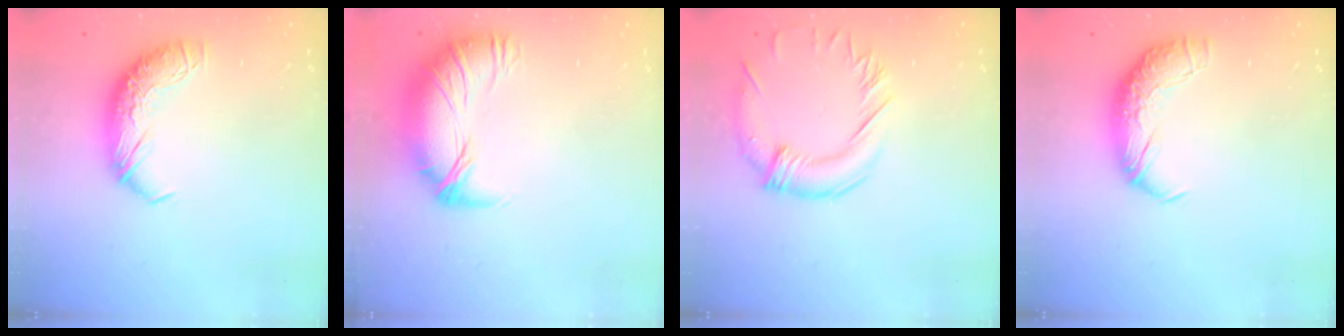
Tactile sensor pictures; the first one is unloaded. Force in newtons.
{"total": 2.7, "press": 1.5, "slide": 2.3}
{"total": 1.4, "press": 0.9, "slide": 1.1}
{"total": 2.5, "press": 1.2, "slide": 2.2}